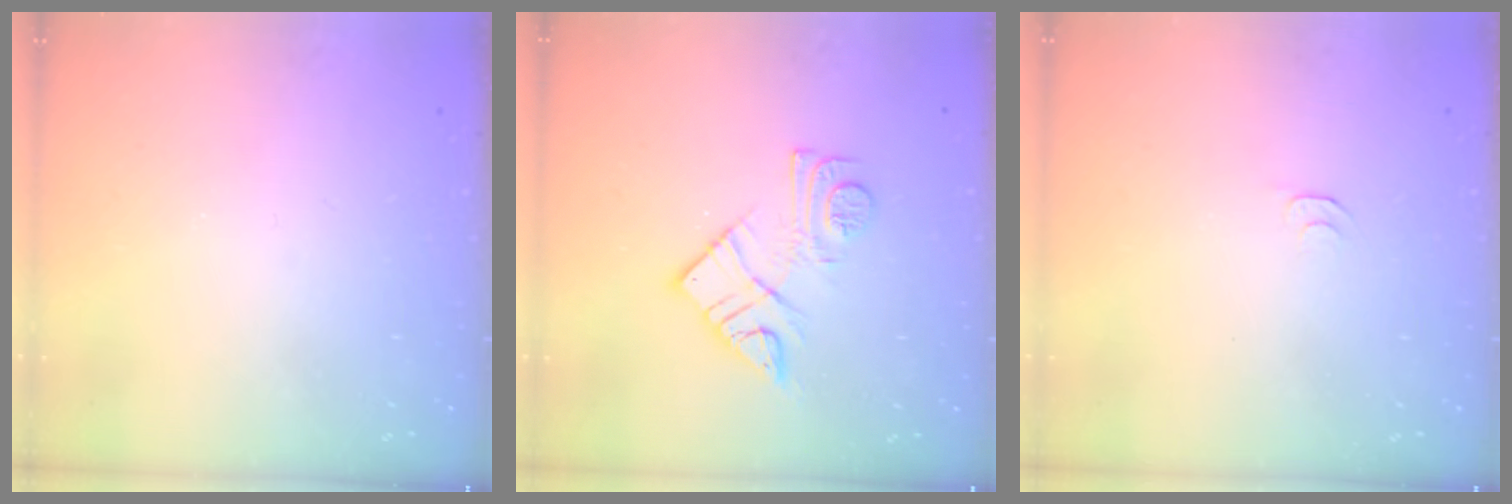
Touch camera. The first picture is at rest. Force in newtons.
{"total": 12.3, "press": 12.2, "slide": 0.7}
{"total": 3.6, "press": 3.6, "slide": 0.6}